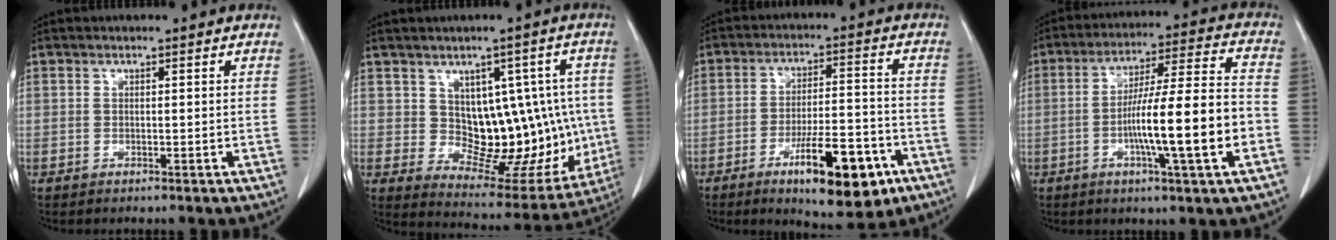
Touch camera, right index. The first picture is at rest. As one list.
[{"total": 13.7, "force": [0.8, 8.2, 10.9], "torque": [-0.118, 0.017, 0.038]}, {"total": 13.8, "force": [-7.1, 3.6, 11.2], "torque": [-0.165, 0.002, -0.102]}, {"total": 15.5, "force": [-3.9, 0.3, 15.0], "torque": [-0.251, 0.007, -0.066]}]